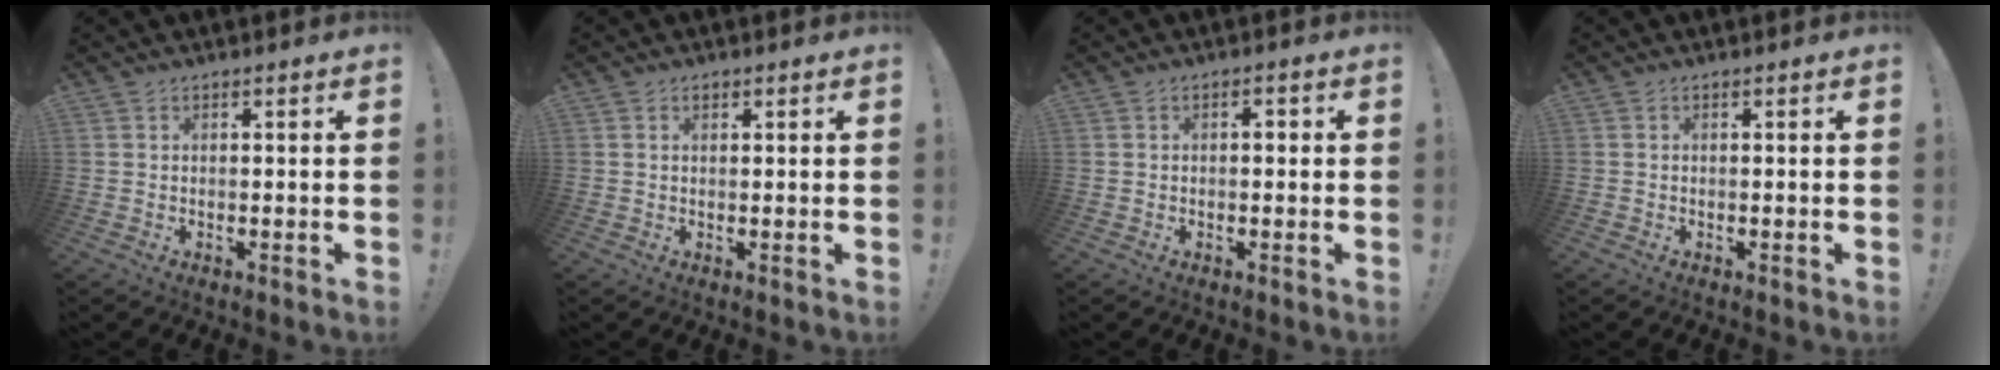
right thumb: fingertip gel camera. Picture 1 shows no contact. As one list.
[{"total": 0.8, "force": [0.6, 0.4, 0.5], "torque": [-0.004, -0.002, 0.010]}, {"total": 1.6, "force": [-0.2, 1.1, 1.2], "torque": [-0.015, 0.005, -0.008]}, {"total": 0.0}]